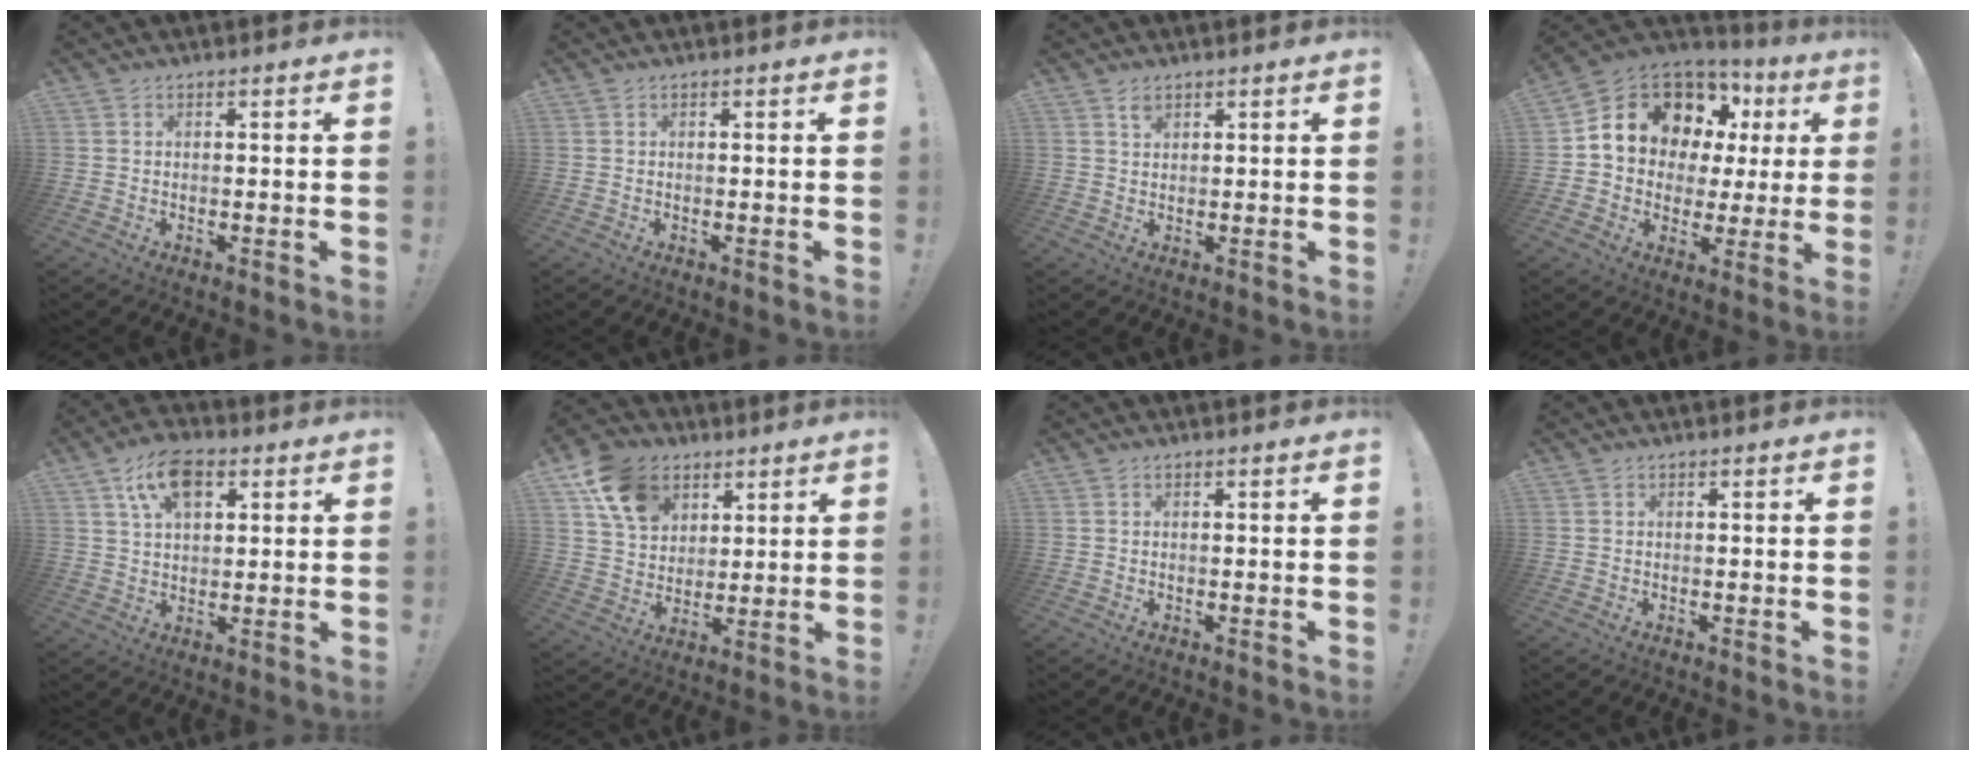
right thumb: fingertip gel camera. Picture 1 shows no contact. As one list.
[{"total": 0.0}, {"total": 1.9, "force": [1.5, 1.0, 0.8], "torque": [-0.008, -0.007, 0.026]}, {"total": 13.0, "force": [7.0, 9.3, 5.9], "torque": [-0.104, -0.049, 0.140]}, {"total": 11.7, "force": [5.3, 6.9, 7.8], "torque": [-0.130, 0.001, 0.099]}, {"total": 14.4, "force": [7.5, 10.5, 6.4], "torque": [-0.105, -0.030, 0.148]}, {"total": 0.0}, {"total": 0.0}]